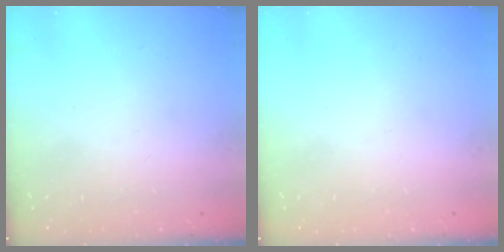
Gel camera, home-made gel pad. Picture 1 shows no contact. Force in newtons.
{"total": 0.0}